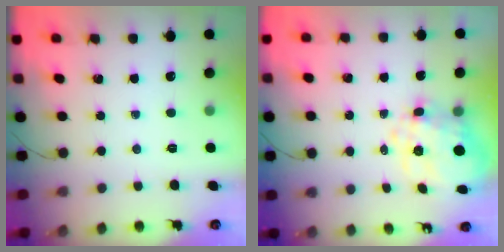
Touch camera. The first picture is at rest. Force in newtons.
{"total": 13.1, "press": 12.9, "slide": 2.3}